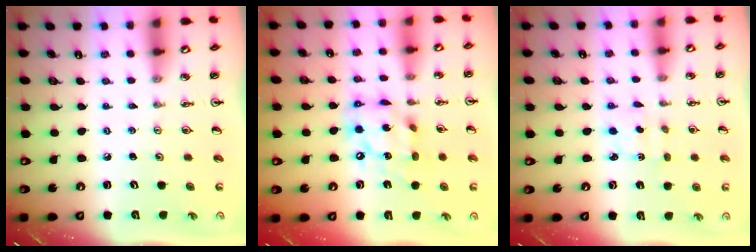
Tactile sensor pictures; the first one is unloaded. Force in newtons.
{"total": 13.4, "press": 13.3, "slide": 1.5}
{"total": 2.1, "press": 2.0, "slide": 0.7}